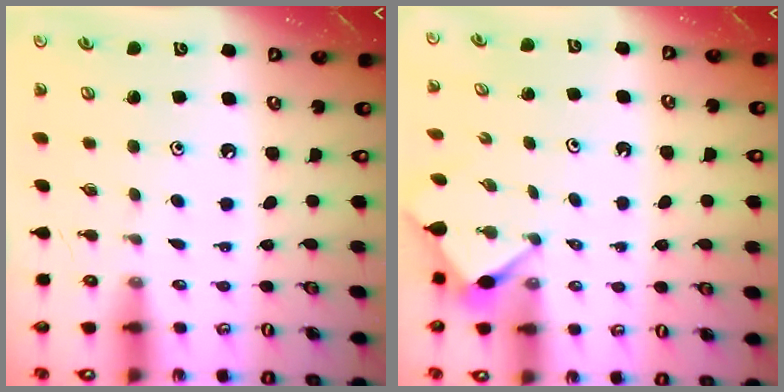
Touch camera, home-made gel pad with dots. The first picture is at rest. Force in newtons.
{"total": 3.2, "press": 3.2, "slide": 0.3}